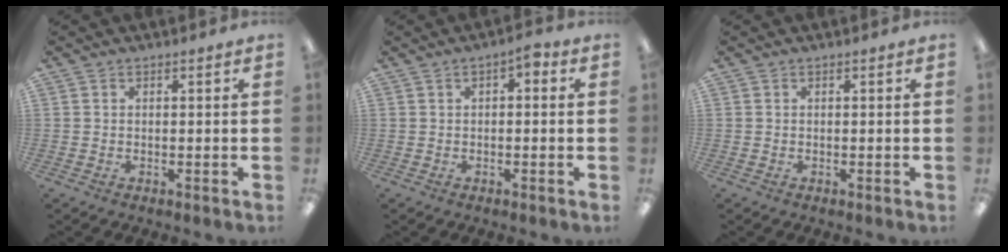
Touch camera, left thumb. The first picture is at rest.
{"total": 2.3, "force": [-0.2, 1.2, 2.0], "torque": [-0.031, 0.006, -0.008]}
{"total": 0.0}